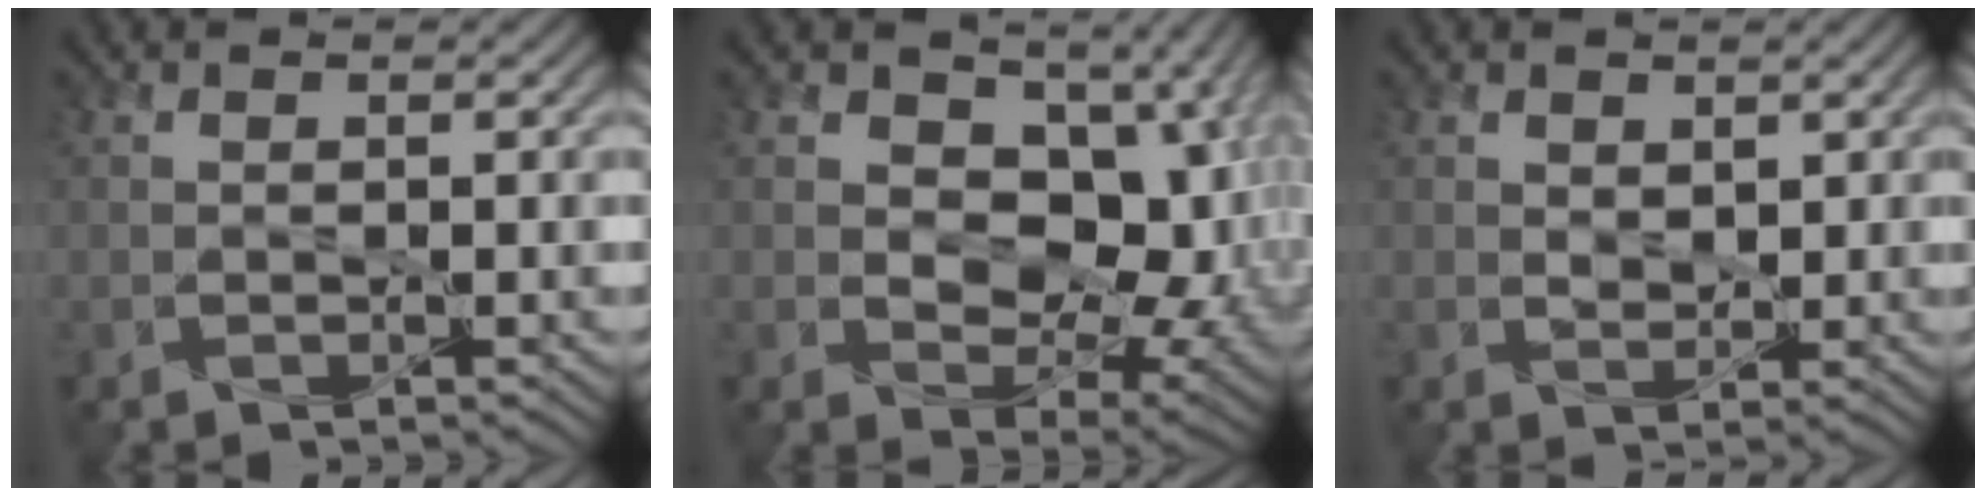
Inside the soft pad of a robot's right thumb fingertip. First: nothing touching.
{"total": 12.9, "force": [1.1, 9.0, 9.2], "torque": [-0.123, 0.002, 0.021]}
{"total": 2.3, "force": [0.9, 1.6, 1.4], "torque": [-0.039, -0.005, 0.011]}